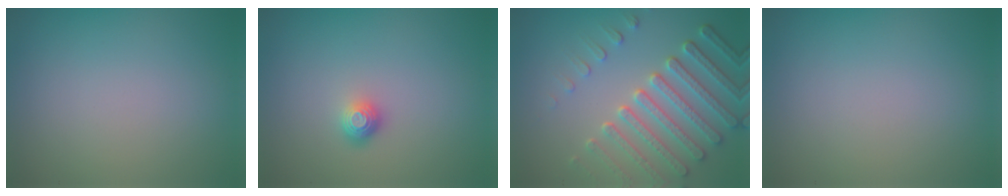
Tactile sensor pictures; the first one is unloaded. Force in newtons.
{"total": 1.2, "press": 1.0, "slide": 0.7}
{"total": 6.2, "press": 5.1, "slide": 3.5}
{"total": 0.0}